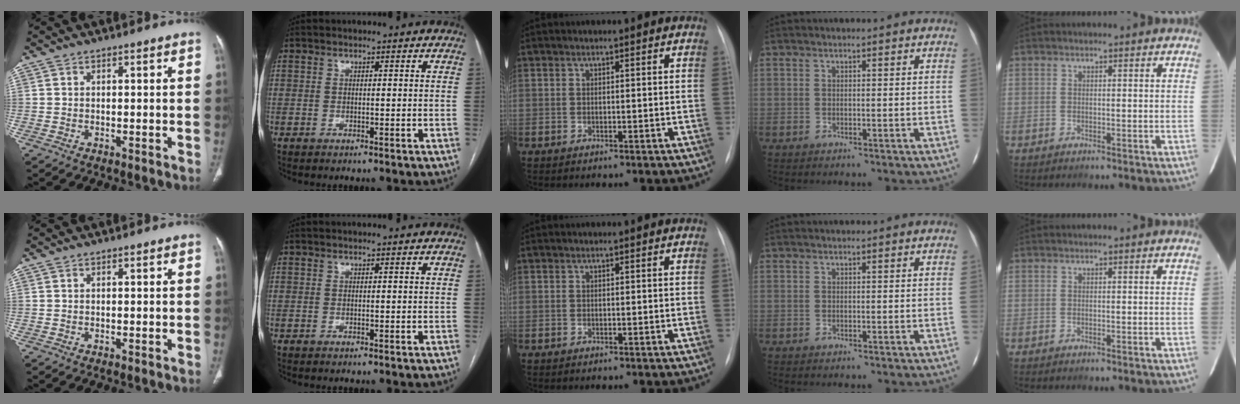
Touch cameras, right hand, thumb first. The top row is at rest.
{}